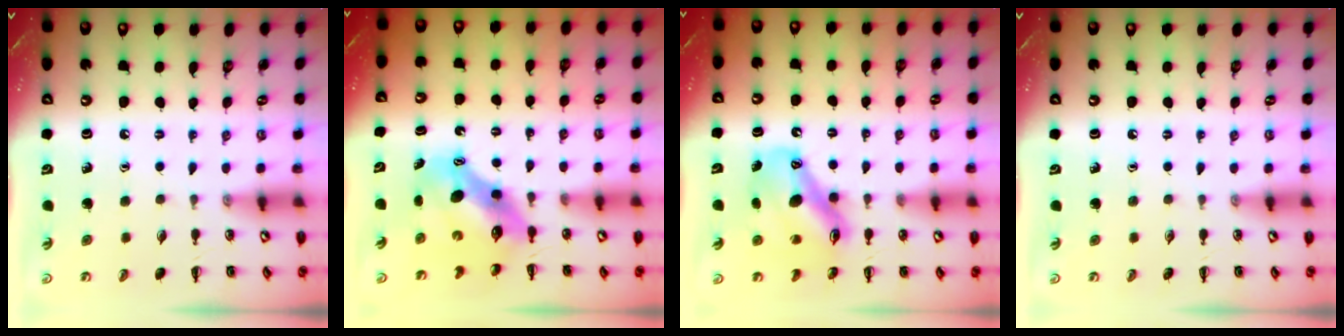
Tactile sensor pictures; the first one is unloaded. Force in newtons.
{"total": 7.7, "press": 7.5, "slide": 1.9}
{"total": 12.5, "press": 12.0, "slide": 3.5}
{"total": 0.0}